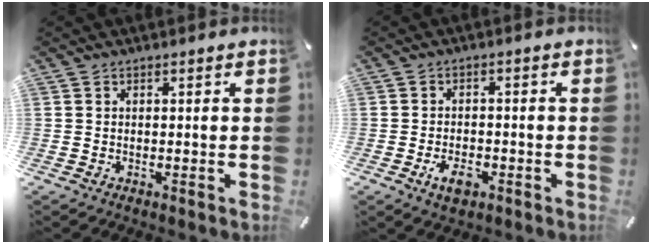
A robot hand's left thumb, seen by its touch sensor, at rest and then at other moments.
{"total": 4.7, "force": [-2.2, 2.8, 3.1], "torque": [-0.063, 0.007, -0.040]}